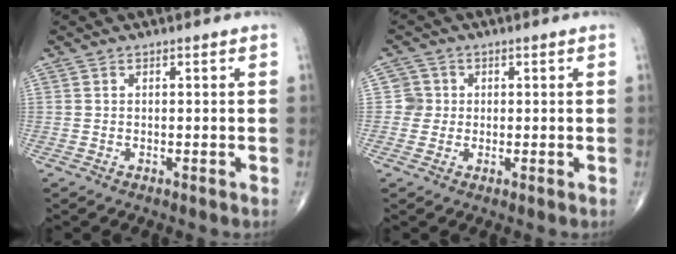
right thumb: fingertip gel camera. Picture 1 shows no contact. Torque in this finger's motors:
{"motor_torque": [-0.08, -0.13, 0.20, 0.19, 0.02]}